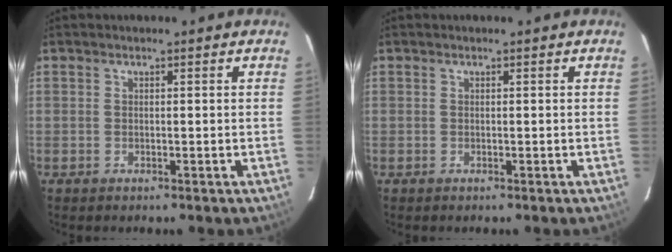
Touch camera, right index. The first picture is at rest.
{"total": 0.0}